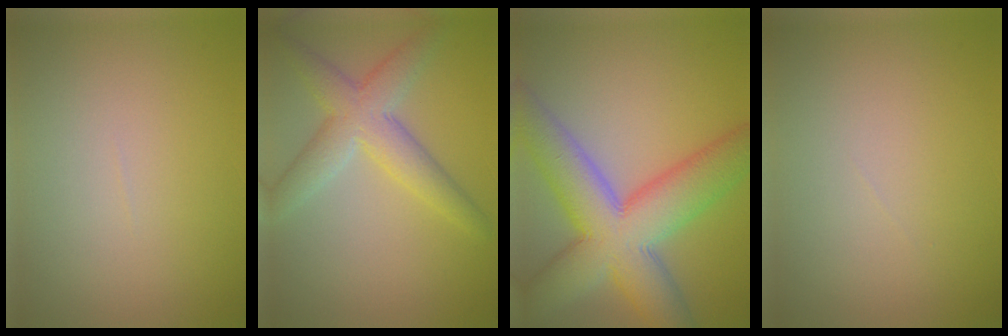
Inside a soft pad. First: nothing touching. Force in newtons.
{"total": 5.0, "press": 5.0, "slide": 0.2}
{"total": 11.4, "press": 11.4, "slide": 0.6}
{"total": 0.0}